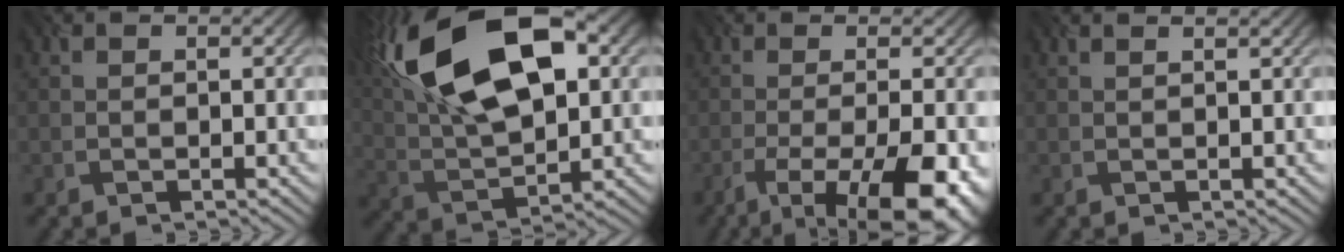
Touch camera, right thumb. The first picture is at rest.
{"total": 18.2, "force": [7.6, 8.7, 14.0], "torque": [-0.294, 0.049, 0.123]}
{"total": 13.5, "force": [-7.2, 4.2, 10.6], "torque": [-0.158, -0.012, -0.093]}
{"total": 0.6, "force": [0.6, 0.0, -0.1], "torque": [0.005, 0.007, 0.000]}